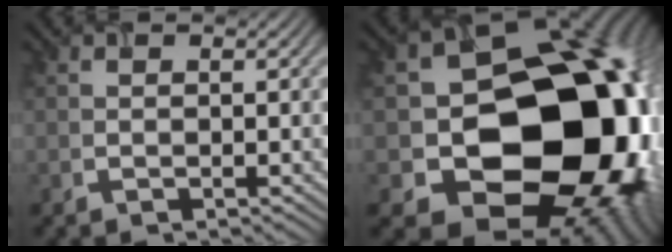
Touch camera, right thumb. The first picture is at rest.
{"total": 22.5, "force": [-2.5, 17.6, 13.8], "torque": [-0.205, -0.058, -0.033]}